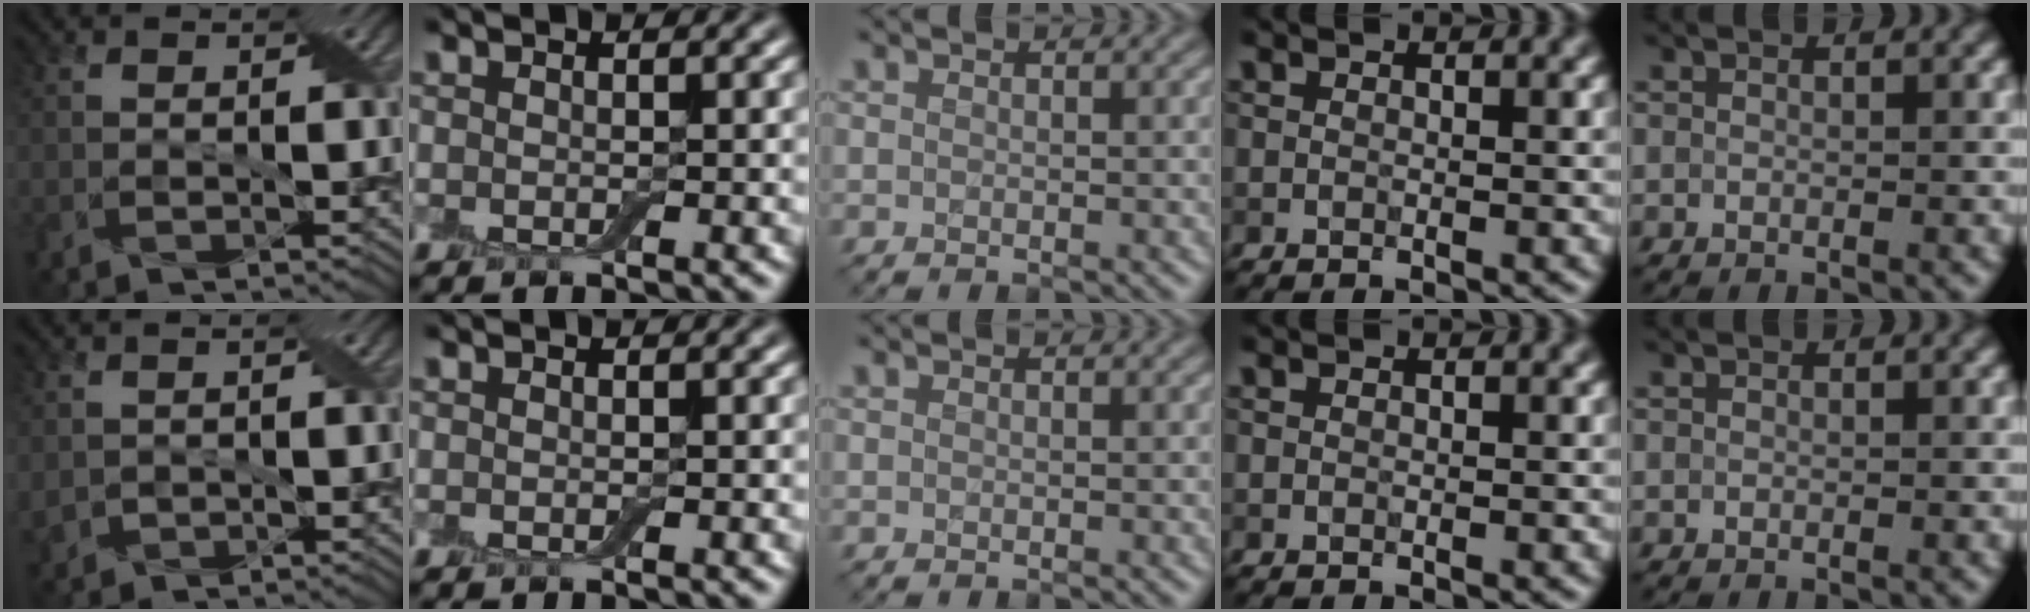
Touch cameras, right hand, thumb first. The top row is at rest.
{"thumb": {"total": 2.1, "force": [0.1, 1.9, 0.9], "torque": [-0.036, -0.006, 0.004]}}